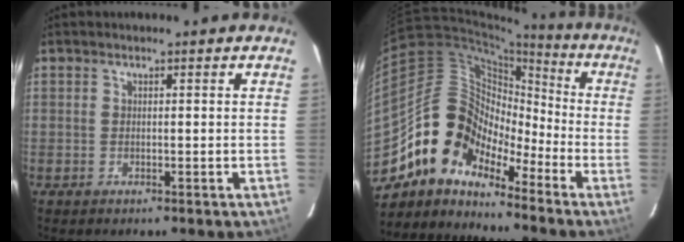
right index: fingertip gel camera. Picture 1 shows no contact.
{"total": 11.6, "force": [-8.6, 6.6, 4.2], "torque": [-0.068, 0.033, -0.182]}